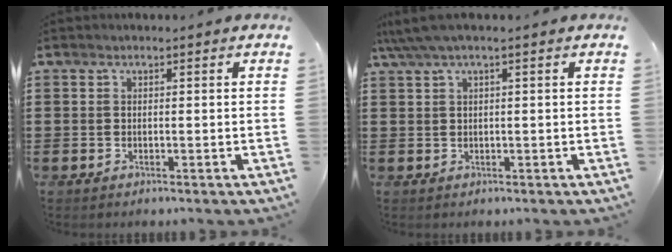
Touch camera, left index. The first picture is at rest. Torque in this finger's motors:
{"motor_torque": [0.40, 0.28, 0.40, 0.07]}